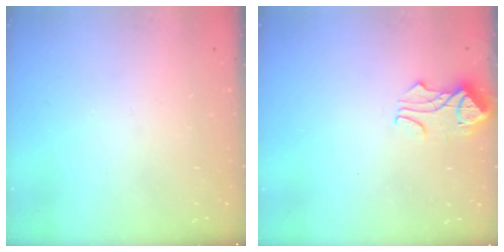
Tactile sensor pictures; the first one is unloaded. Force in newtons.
{"total": 0.6, "press": 0.6, "slide": 0.2}